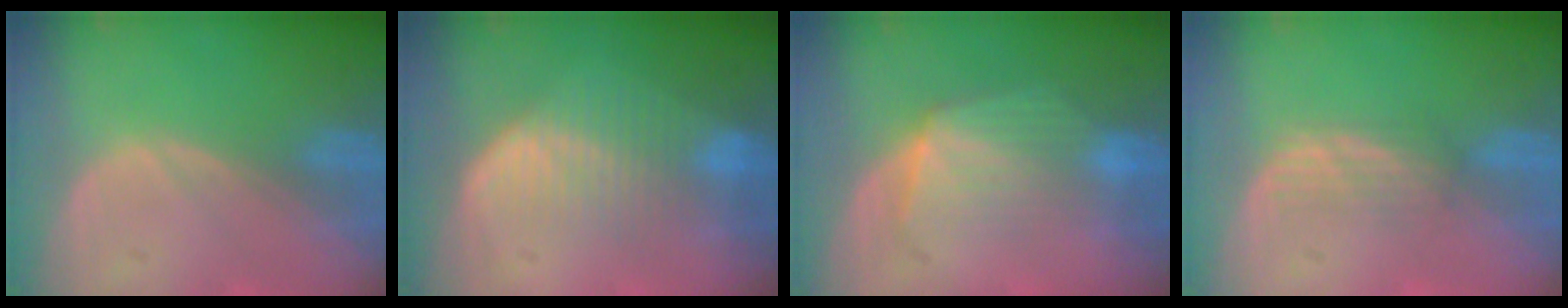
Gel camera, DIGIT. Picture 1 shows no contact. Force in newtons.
{"total": 7.2, "press": 6.6, "slide": 2.8}
{"total": 7.2, "press": 6.7, "slide": 2.6}
{"total": 2.9, "press": 2.6, "slide": 1.2}